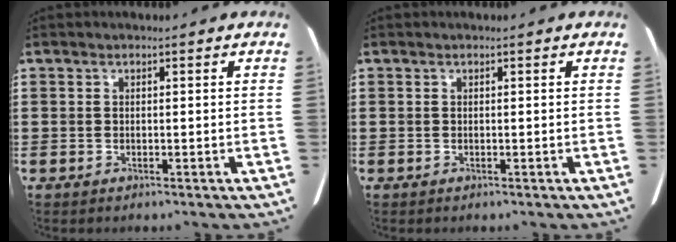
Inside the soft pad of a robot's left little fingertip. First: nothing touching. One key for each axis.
{"total": 0.0}